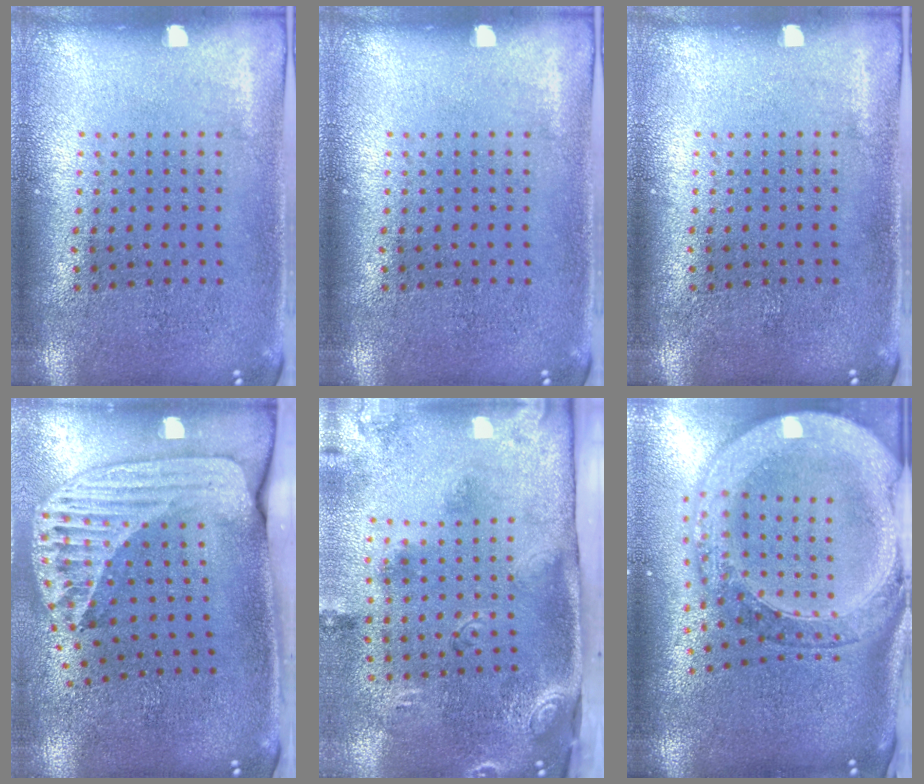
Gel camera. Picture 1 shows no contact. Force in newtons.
{"total": 0.0}
{"total": 0.0}
{"total": 2.6, "press": 1.8, "slide": 1.8}
{"total": 3.0, "press": 1.9, "slide": 2.3}
{"total": 3.8, "press": 3.0, "slide": 2.4}